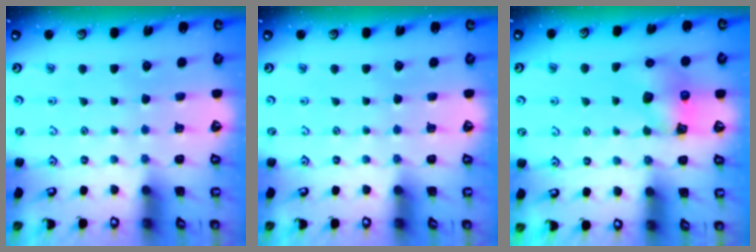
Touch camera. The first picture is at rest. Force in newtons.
{"total": 0.0}
{"total": 5.8, "press": 5.8, "slide": 0.2}